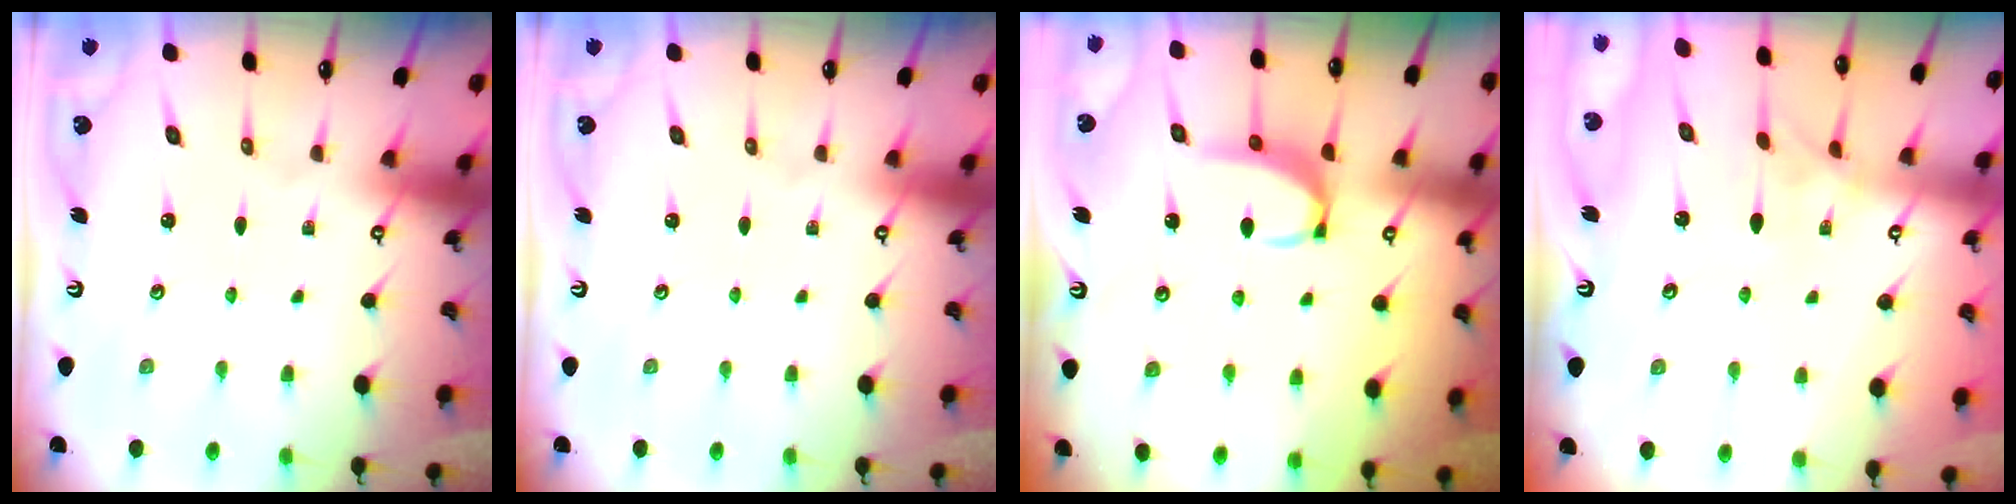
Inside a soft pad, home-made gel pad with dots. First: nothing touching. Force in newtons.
{"total": 0.0}
{"total": 4.1, "press": 4.0, "slide": 1.0}
{"total": 2.3, "press": 2.2, "slide": 0.8}